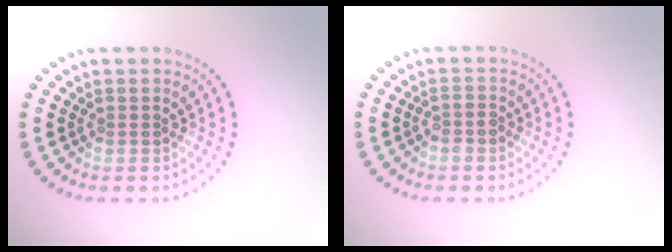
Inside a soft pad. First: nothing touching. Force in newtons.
{"total": 1.1, "press": 1.0, "slide": 0.5}